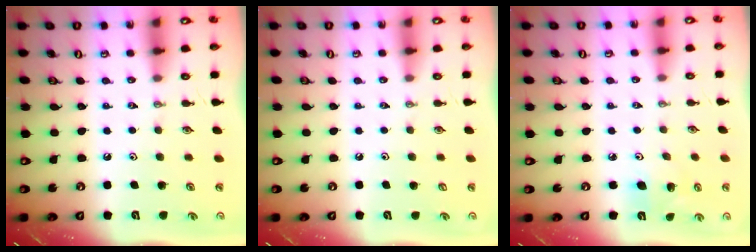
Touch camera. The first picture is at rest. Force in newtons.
{"total": 0.7, "press": 0.1, "slide": 0.7}
{"total": 6.5, "press": 6.4, "slide": 1.2}